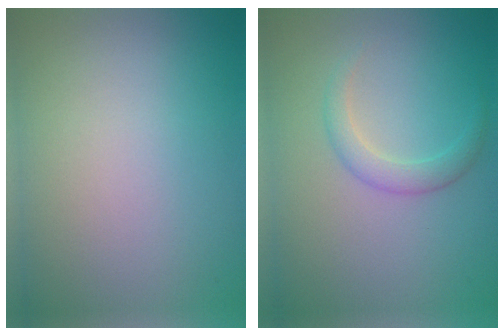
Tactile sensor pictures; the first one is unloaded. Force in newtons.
{"total": 1.9, "press": 1.9, "slide": 0.0}